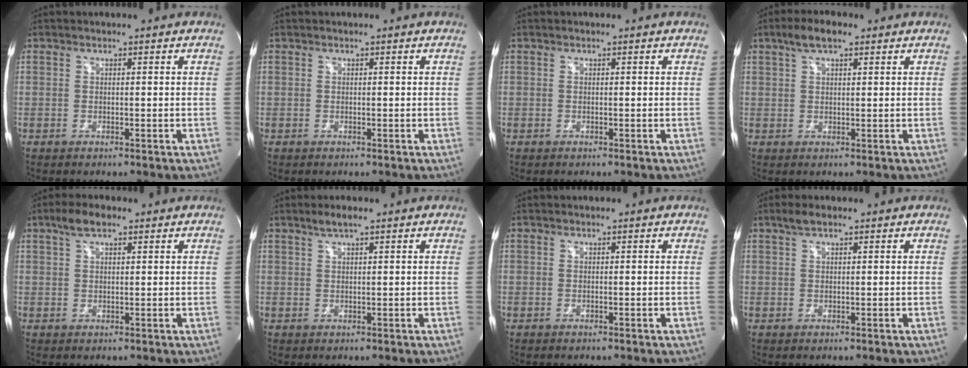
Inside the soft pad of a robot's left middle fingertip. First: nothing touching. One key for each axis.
{"total": 0.0}
{"total": 0.0}
{"total": 4.5, "fx": 2.8, "fy": 1.5, "fz": 3.2, "tx": -0.068, "ty": 0.017, "tz": 0.053}
{"total": 3.9, "fx": 2.5, "fy": 1.6, "fz": 2.6, "tx": -0.057, "ty": 0.014, "tz": 0.048}
{"total": 2.3, "fx": 1.7, "fy": 0.3, "fz": 1.6, "tx": -0.037, "ty": 0.006, "tz": 0.032}
{"total": 0.0}
{"total": 2.2, "fx": 1.5, "fy": 0.6, "fz": 1.4, "tx": -0.034, "ty": 0.013, "tz": 0.030}